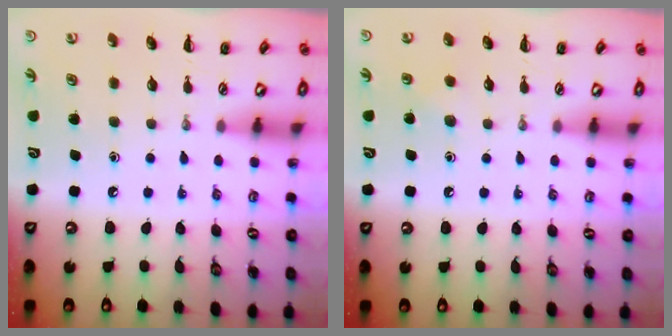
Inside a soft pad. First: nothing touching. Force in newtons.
{"total": 3.2, "press": 3.1, "slide": 0.9}